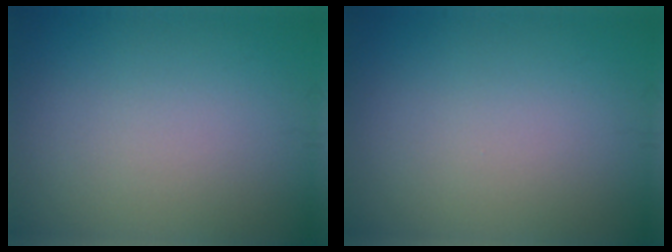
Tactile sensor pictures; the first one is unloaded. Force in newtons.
{"total": 0.0}